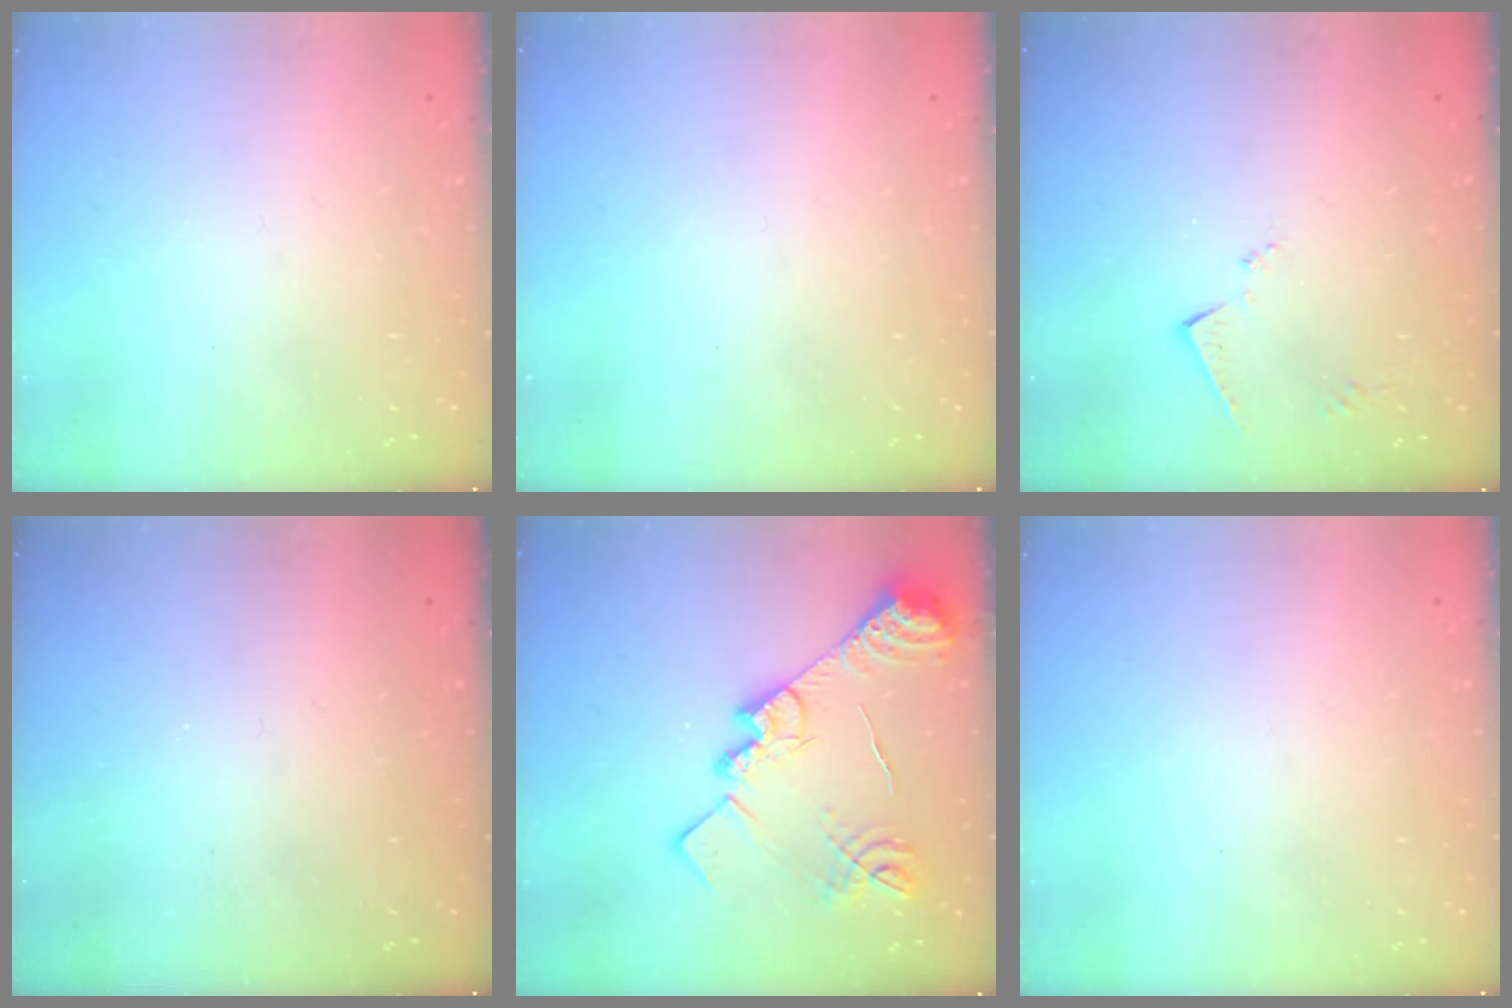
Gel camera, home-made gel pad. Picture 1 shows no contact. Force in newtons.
{"total": 0.0}
{"total": 6.2, "press": 6.2, "slide": 0.1}
{"total": 0.9, "press": 0.9, "slide": 0.3}
{"total": 19.6, "press": 19.5, "slide": 1.6}
{"total": 0.0}